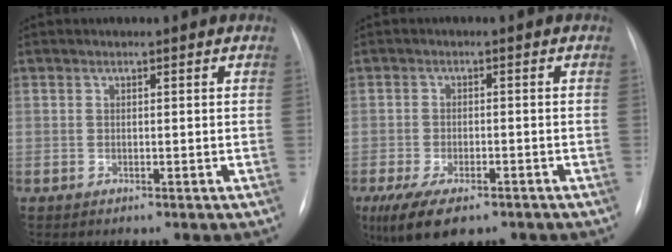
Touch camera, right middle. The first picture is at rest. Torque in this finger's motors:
{"motor_torque": [1.26, -0.87, 0.19, 0.11]}